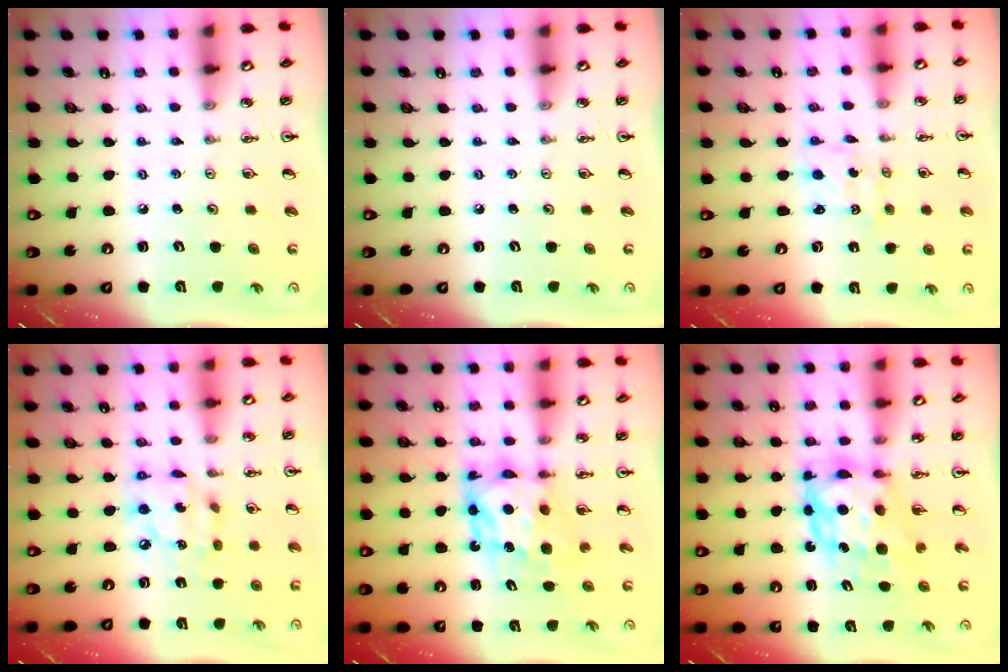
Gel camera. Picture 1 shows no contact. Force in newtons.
{"total": 0.0}
{"total": 1.3, "press": 1.1, "slide": 0.8}
{"total": 10.0, "press": 9.9, "slide": 1.0}
{"total": 8.1, "press": 8.1, "slide": 0.8}
{"total": 8.6, "press": 8.5, "slide": 0.8}